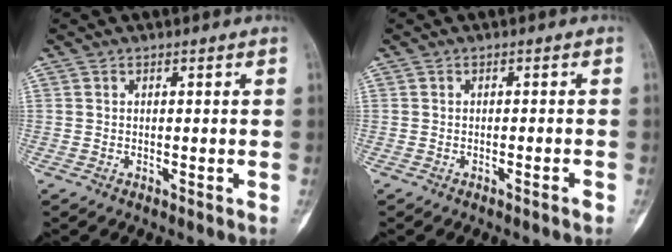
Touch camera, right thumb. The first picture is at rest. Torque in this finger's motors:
{"motor_torque": [-0.62, -0.19, -0.07, 0.34, -0.03]}